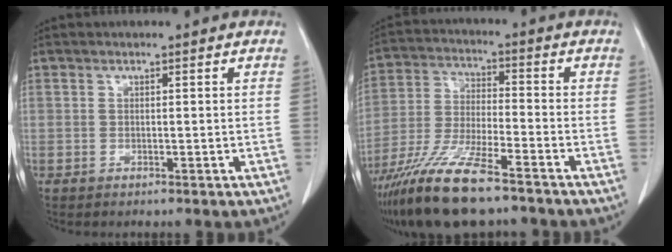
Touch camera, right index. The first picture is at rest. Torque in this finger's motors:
{"motor_torque": [1.06, -1.08, 0.81, 0.21]}